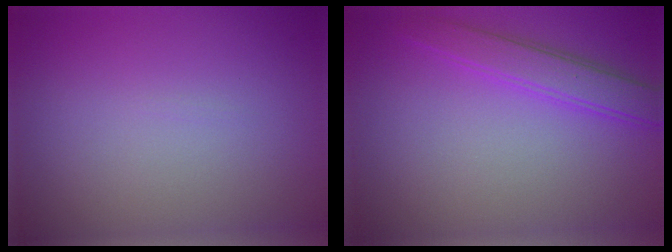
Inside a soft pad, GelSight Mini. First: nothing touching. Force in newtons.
{"total": 3.0, "press": 3.0, "slide": 0.0}